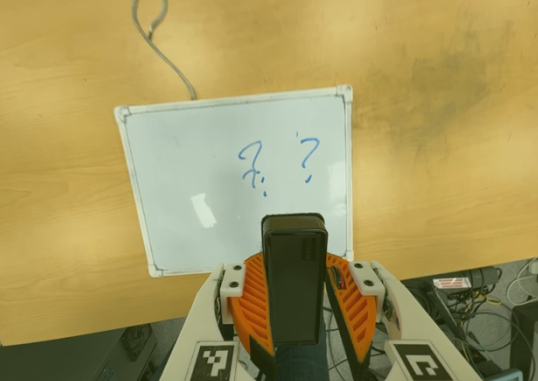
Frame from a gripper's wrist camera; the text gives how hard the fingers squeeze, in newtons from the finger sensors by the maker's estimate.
{"total": 6.6, "left": 7.0, "right": 6.2}